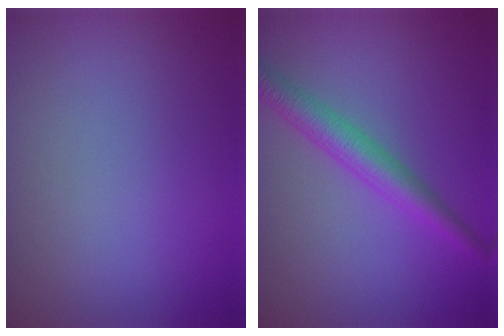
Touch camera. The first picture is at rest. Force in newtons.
{"total": 3.5, "press": 3.5, "slide": 0.1}